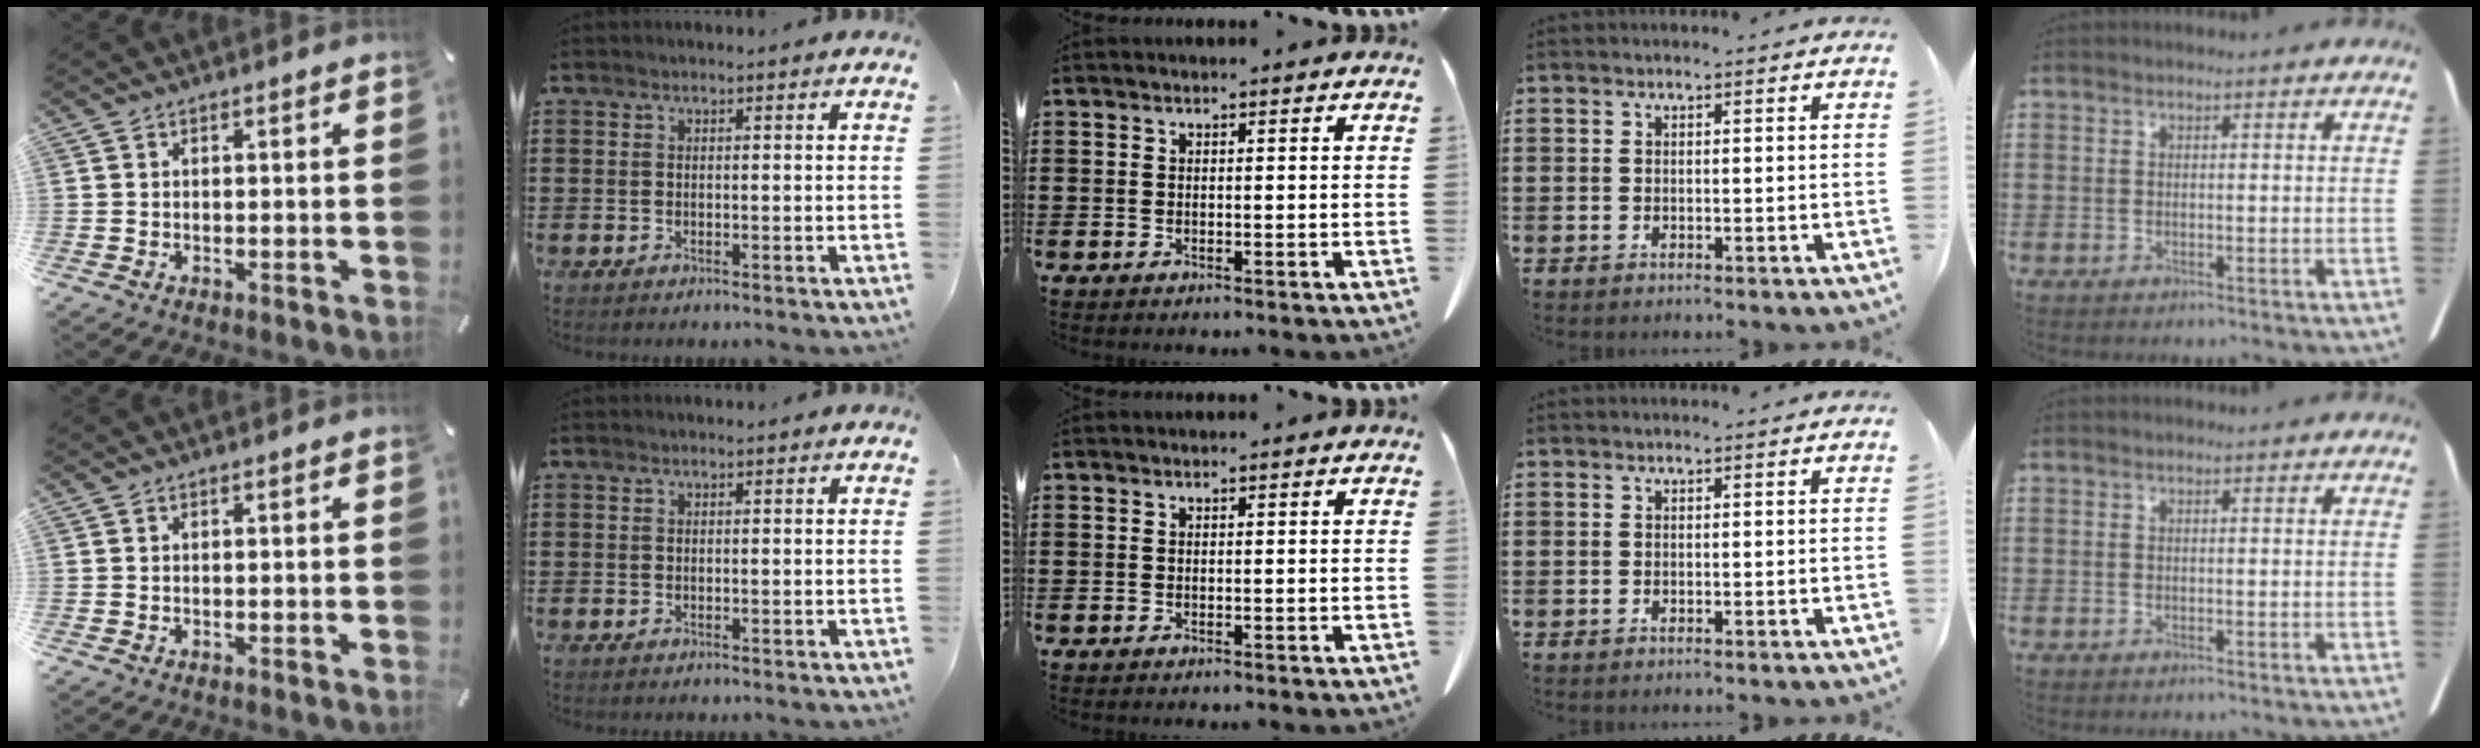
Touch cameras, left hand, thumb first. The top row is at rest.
{}